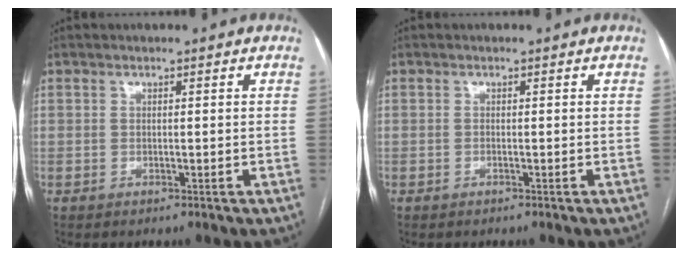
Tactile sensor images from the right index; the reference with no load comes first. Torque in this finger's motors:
{"motor_torque": [0.06, -0.05, 0.04, 0.01]}